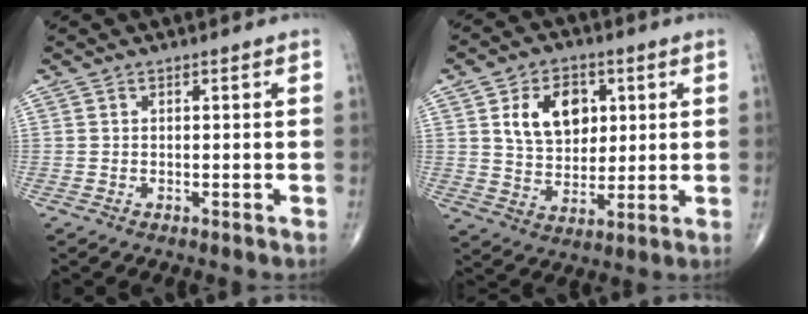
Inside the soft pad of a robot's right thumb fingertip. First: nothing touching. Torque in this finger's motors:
{"motor_torque": [0.08, 0.11, 0.08, 0.00, 0.17]}